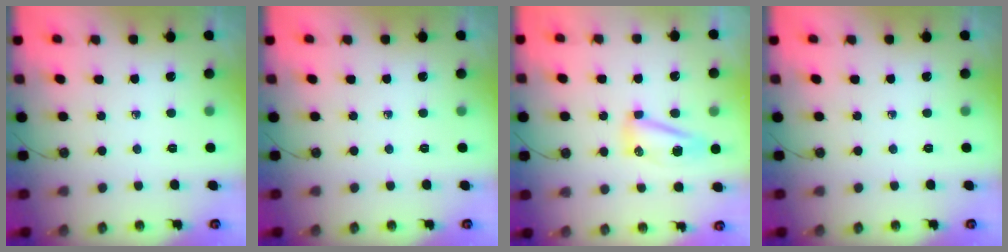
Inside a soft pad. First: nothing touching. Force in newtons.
{"total": 0.0}
{"total": 8.2, "press": 8.2, "slide": 0.8}
{"total": 0.0}